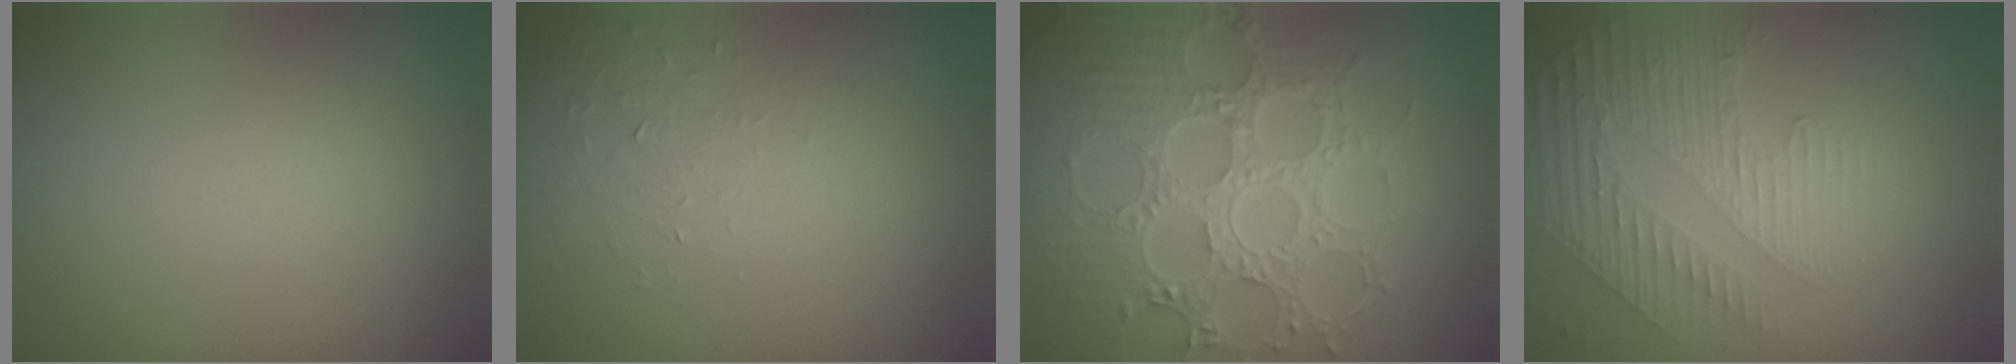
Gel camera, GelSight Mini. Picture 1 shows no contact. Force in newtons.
{"total": 1.3, "press": 0.6, "slide": 1.2}
{"total": 8.6, "press": 6.5, "slide": 5.7}
{"total": 4.8, "press": 3.1, "slide": 3.6}